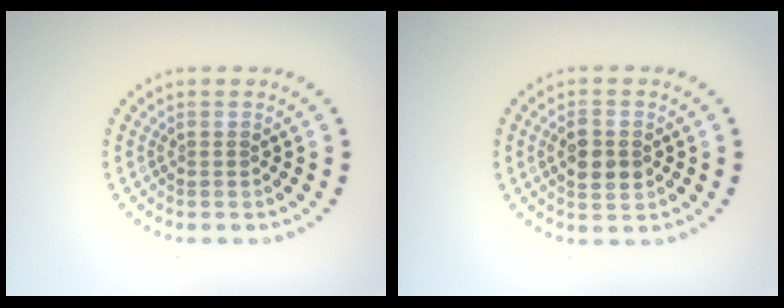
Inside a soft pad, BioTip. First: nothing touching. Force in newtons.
{"total": 3.1, "press": 3.1, "slide": 0.3}